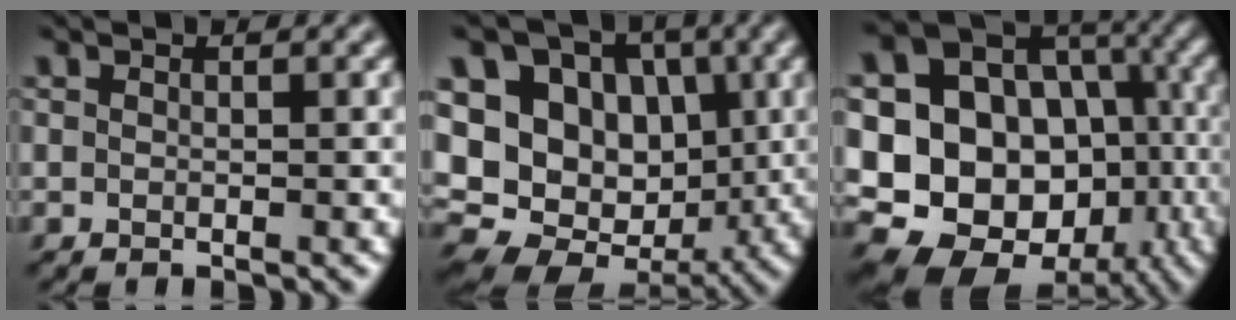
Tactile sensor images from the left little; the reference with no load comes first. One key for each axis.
{"total": 13.8, "fx": 1.5, "fy": 11.0, "fz": 8.1, "tx": -0.150, "ty": 0.009, "tz": 0.019}
{"total": 19.1, "fx": -2.7, "fy": 15.6, "fz": 10.6, "tx": -0.175, "ty": -0.009, "tz": -0.044}